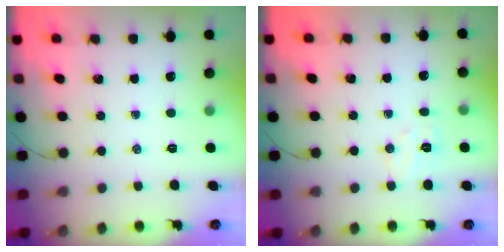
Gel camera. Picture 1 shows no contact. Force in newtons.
{"total": 5.6, "press": 5.4, "slide": 1.2}